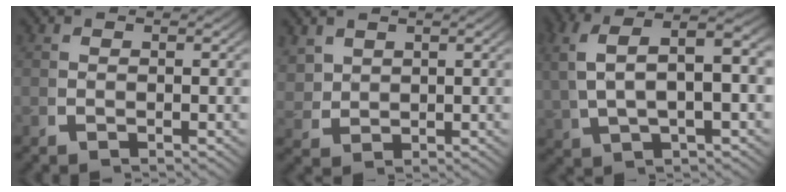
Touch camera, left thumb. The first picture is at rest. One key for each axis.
{"total": 2.5, "fx": 1.5, "fy": 1.8, "fz": 1.0, "tx": -0.032, "ty": -0.006, "tz": 0.041}
{"total": 9.1, "fx": 2.0, "fy": 5.0, "fz": 7.3, "tx": -0.121, "ty": 0.019, "tz": 0.035}